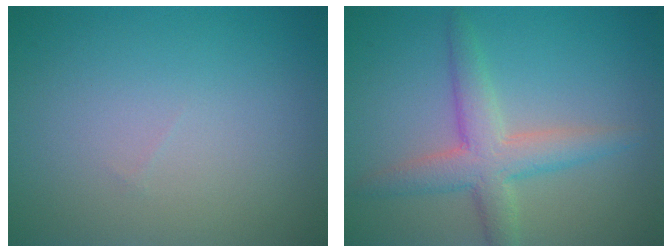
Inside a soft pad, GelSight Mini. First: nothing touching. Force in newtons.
{"total": 4.3, "press": 4.3, "slide": 0.1}